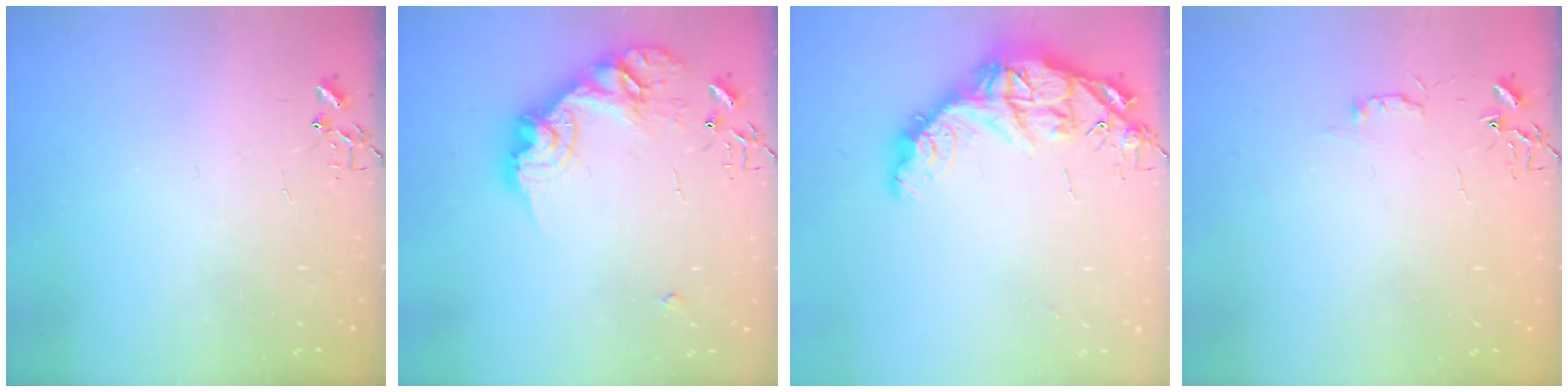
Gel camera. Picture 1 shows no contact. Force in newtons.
{"total": 18.3, "press": 18.3, "slide": 1.0}
{"total": 15.2, "press": 15.2, "slide": 1.2}
{"total": 4.4, "press": 4.4, "slide": 0.6}